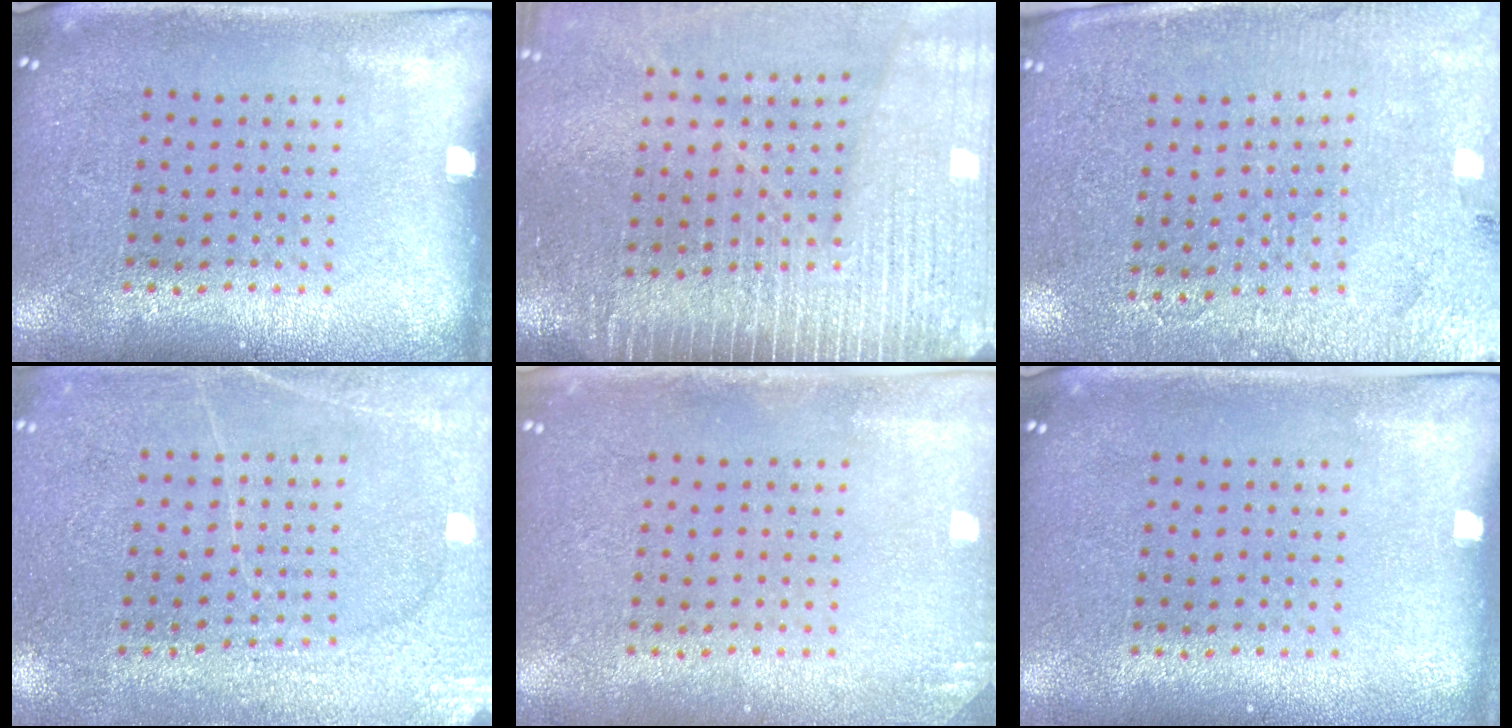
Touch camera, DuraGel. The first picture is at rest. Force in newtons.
{"total": 4.3, "press": 3.7, "slide": 2.3}
{"total": 3.0, "press": 2.8, "slide": 1.0}
{"total": 2.8, "press": 2.7, "slide": 0.7}
{"total": 1.0, "press": 1.0, "slide": 0.1}
{"total": 0.0}